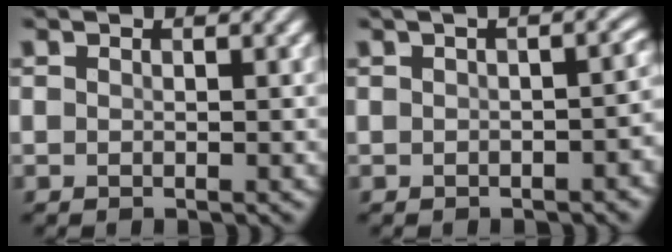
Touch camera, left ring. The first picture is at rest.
{"total": 3.8, "force": [-0.3, 1.6, 3.4], "torque": [-0.026, 0.006, 0.003]}